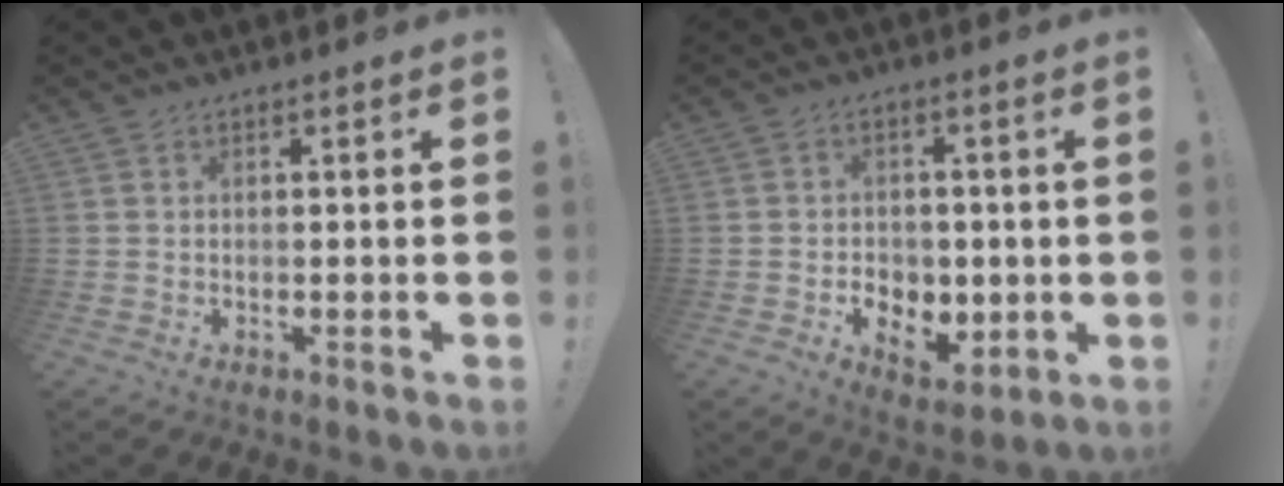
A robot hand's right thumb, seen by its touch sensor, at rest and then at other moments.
{"total": 6.9, "force": [-1.3, 5.7, 3.7], "torque": [-0.033, 0.002, -0.017]}